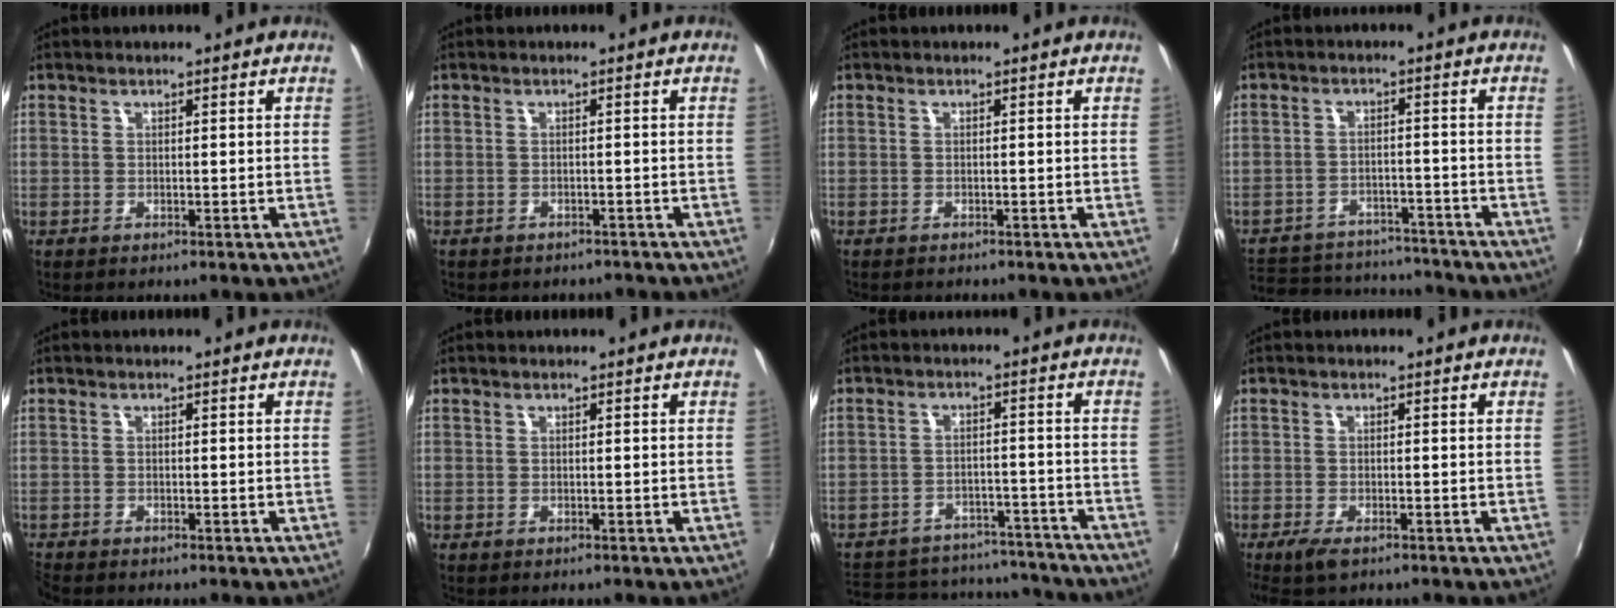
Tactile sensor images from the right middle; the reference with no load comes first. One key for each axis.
{"total": 3.2, "fx": -2.8, "fy": 1.2, "fz": 0.9, "tx": -0.022, "ty": -0.013, "tz": -0.036}
{"total": 0.8, "fx": -0.8, "fy": 0.1, "fz": 0.1, "tx": -0.005, "ty": -0.006, "tz": -0.013}
{"total": 16.1, "fx": -13.1, "fy": 7.6, "fz": 5.4, "tx": -0.138, "ty": 0.023, "tz": -0.169}
{"total": 1.7, "fx": -1.7, "fy": 0.2, "fz": 0.3, "tx": -0.011, "ty": -0.011, "tz": -0.035}
{"total": 0.0}
{"total": 20.3, "fx": -16.8, "fy": 9.0, "fz": 7.0, "tx": -0.160, "ty": 0.036, "tz": -0.200}
{"total": 3.7, "fx": -2.6, "fy": 1.2, "fz": 2.4, "tx": -0.059, "ty": -0.013, "tz": -0.049}